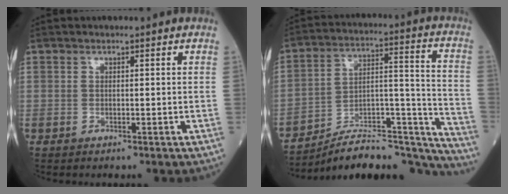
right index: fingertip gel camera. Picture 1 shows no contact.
{"total": 23.1, "force": [-21.7, 3.8, 7.0], "torque": [-0.059, 0.054, -0.323]}